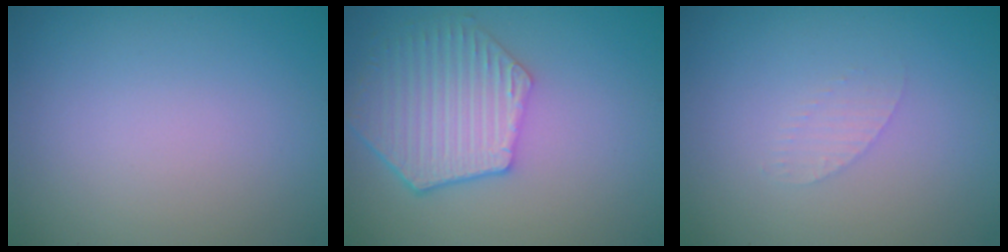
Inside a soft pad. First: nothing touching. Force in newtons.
{"total": 6.0, "press": 5.2, "slide": 3.0}
{"total": 1.0, "press": 1.0, "slide": 0.1}